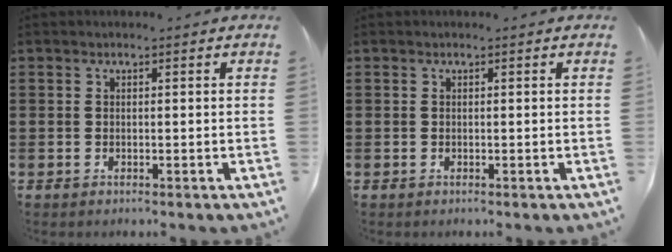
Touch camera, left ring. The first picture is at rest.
{"total": 0.0}